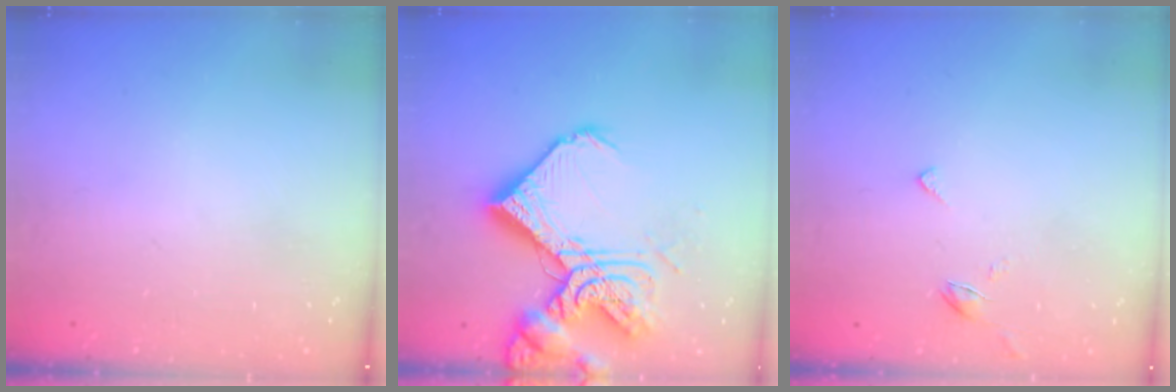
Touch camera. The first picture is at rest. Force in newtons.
{"total": 20.9, "press": 20.8, "slide": 2.3}
{"total": 3.1, "press": 3.1, "slide": 0.4}